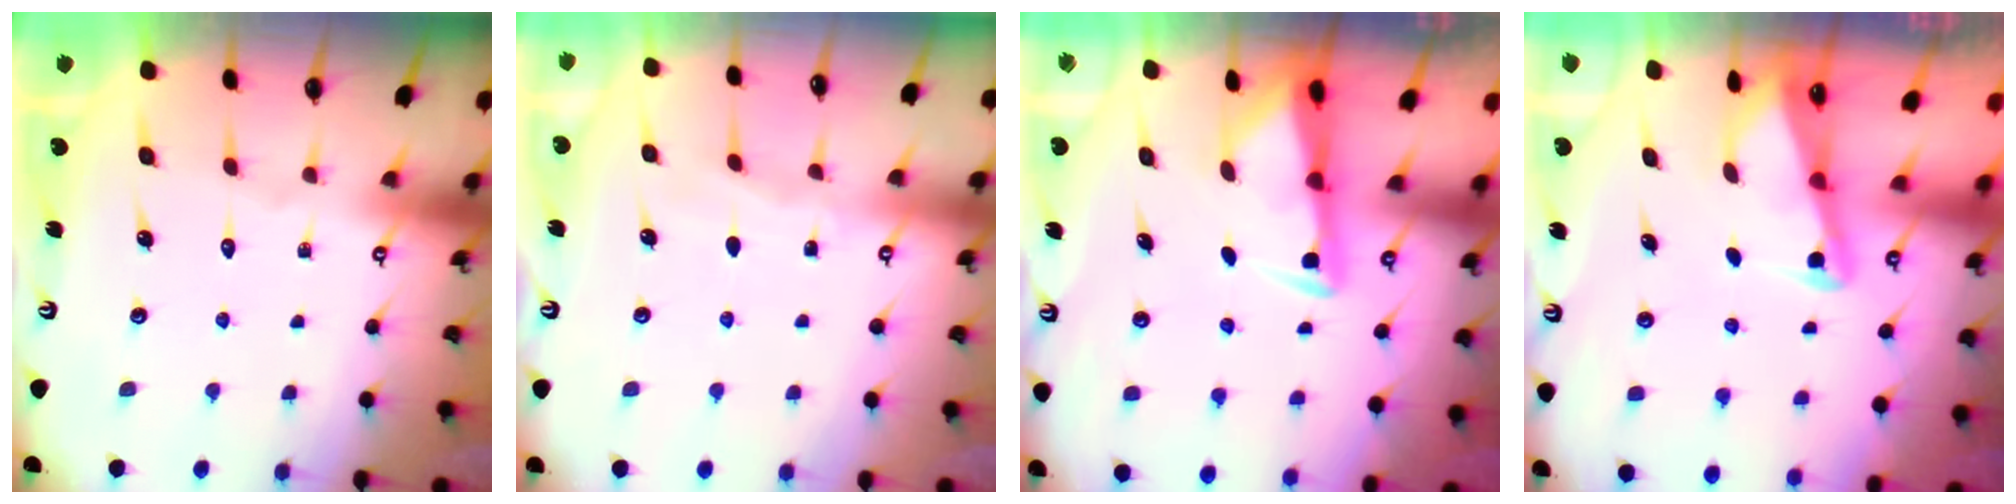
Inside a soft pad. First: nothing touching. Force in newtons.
{"total": 3.0, "press": 3.0, "slide": 0.4}
{"total": 3.1, "press": 3.0, "slide": 0.5}
{"total": 2.3, "press": 2.3, "slide": 0.3}